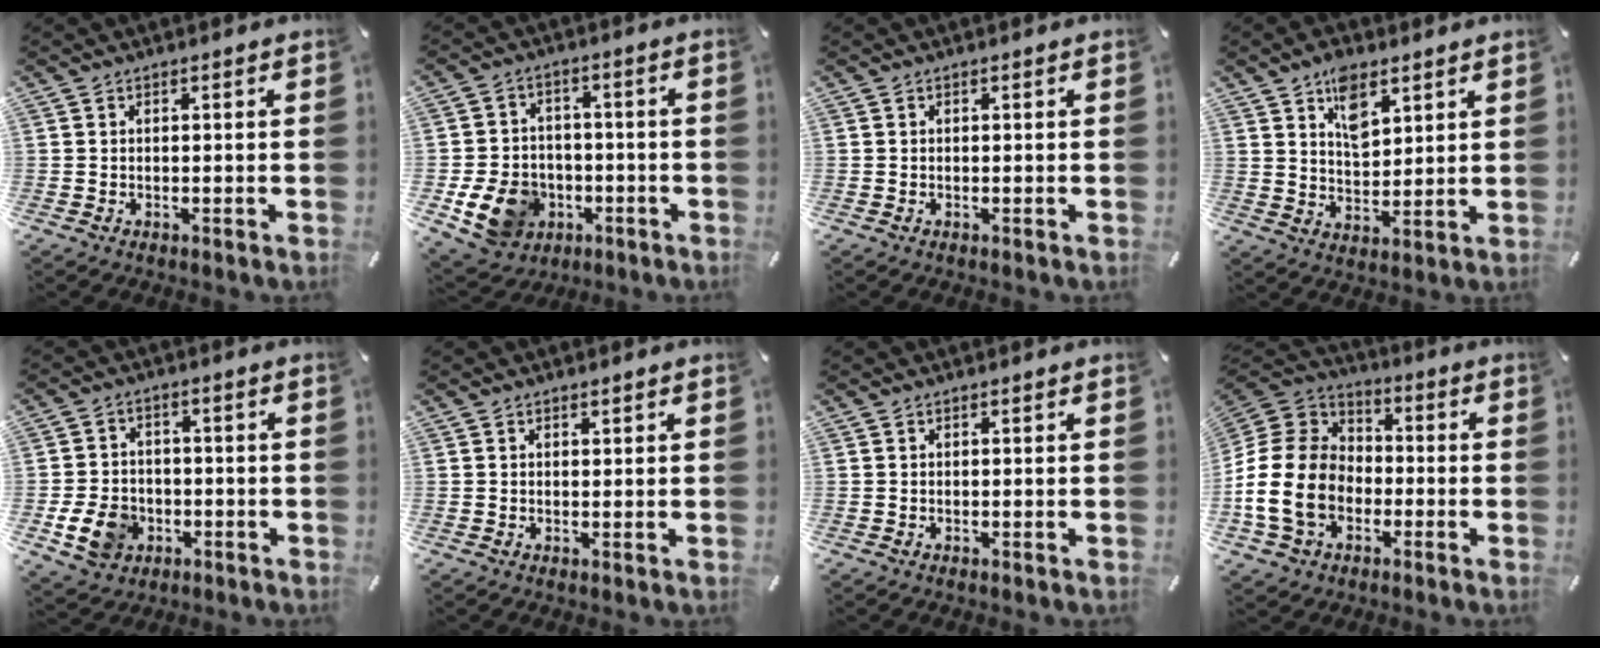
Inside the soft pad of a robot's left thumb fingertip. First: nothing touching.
{"total": 12.3, "force": [-4.2, 9.8, 6.1], "torque": [-0.125, 0.023, -0.068]}
{"total": 0.0}
{"total": 8.3, "force": [4.8, 4.9, 4.6], "torque": [-0.067, -0.020, 0.083]}
{"total": 9.0, "force": [-2.7, 7.3, 4.5], "torque": [-0.091, 0.012, -0.049]}
{"total": 0.7, "force": [0.4, 0.4, 0.2], "torque": [-0.005, 0.001, 0.008]}
{"total": 0.0}
{"total": 17.0, "force": [-4.7, 13.4, 9.3], "torque": [-0.207, 0.037, -0.088]}